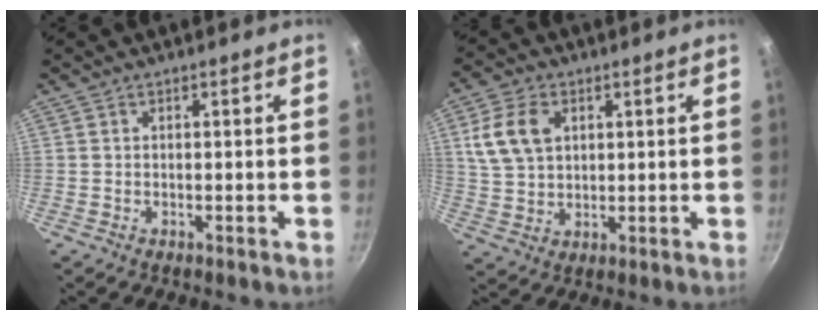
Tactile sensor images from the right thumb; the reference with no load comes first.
{"total": 9.3, "force": [3.0, 6.3, 6.1], "torque": [-0.105, -0.002, 0.060]}